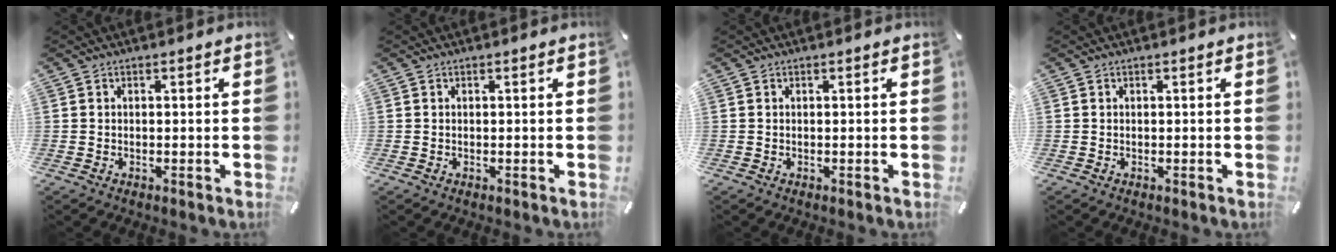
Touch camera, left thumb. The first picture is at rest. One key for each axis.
{"total": 0.0}
{"total": 0.0}
{"total": 0.0}